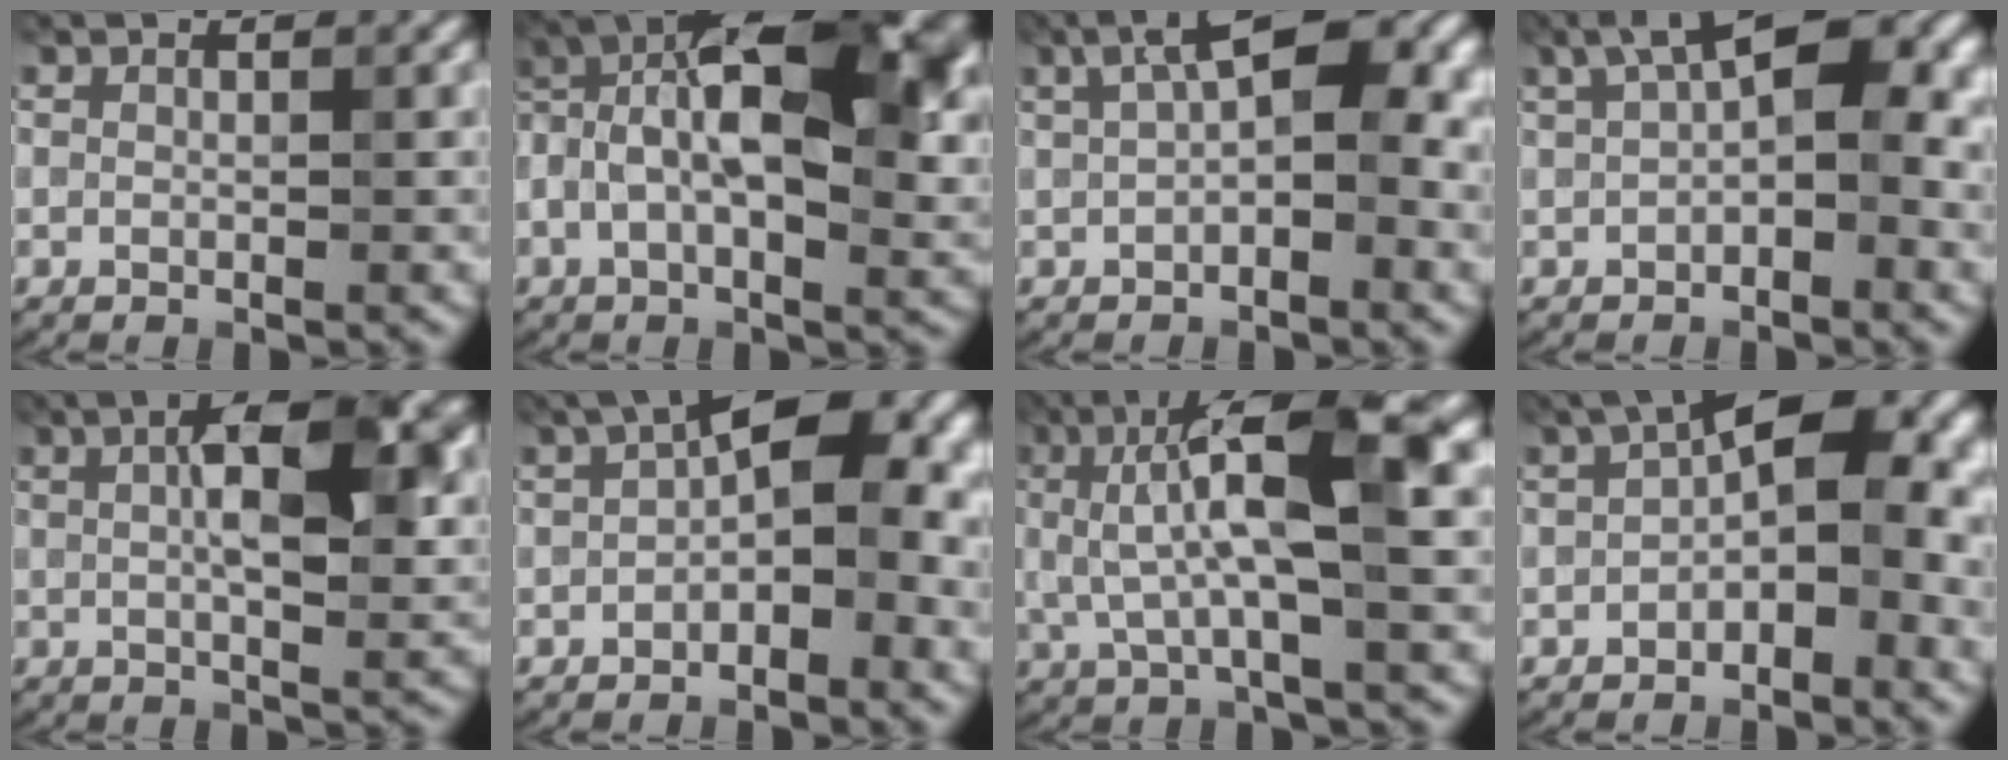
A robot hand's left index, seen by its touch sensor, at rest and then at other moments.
{"total": 15.1, "force": [2.1, 7.4, 13.0], "torque": [-0.186, 0.035, 0.013]}
{"total": 6.4, "force": [1.2, 2.3, 5.8], "torque": [-0.088, 0.020, 0.013]}
{"total": 7.2, "force": [1.6, 2.8, 6.5], "torque": [-0.102, 0.020, 0.018]}
{"total": 8.2, "force": [1.8, 3.1, 7.3], "torque": [-0.117, 0.016, 0.023]}
{"total": 8.1, "force": [0.5, 3.7, 7.2], "torque": [-0.110, 0.025, -0.004]}
{"total": 9.1, "force": [1.4, 2.2, 8.8], "torque": [-0.163, 0.012, 0.021]}
{"total": 9.0, "force": [0.3, 4.2, 8.0], "torque": [-0.116, 0.028, -0.009]}